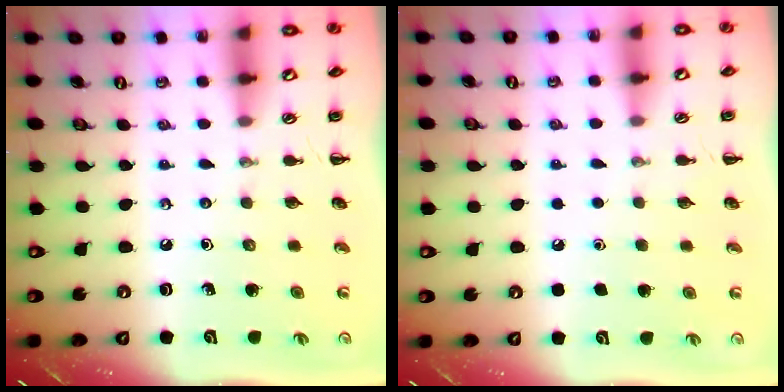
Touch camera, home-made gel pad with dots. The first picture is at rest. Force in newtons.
{"total": 1.7, "press": 1.6, "slide": 0.1}